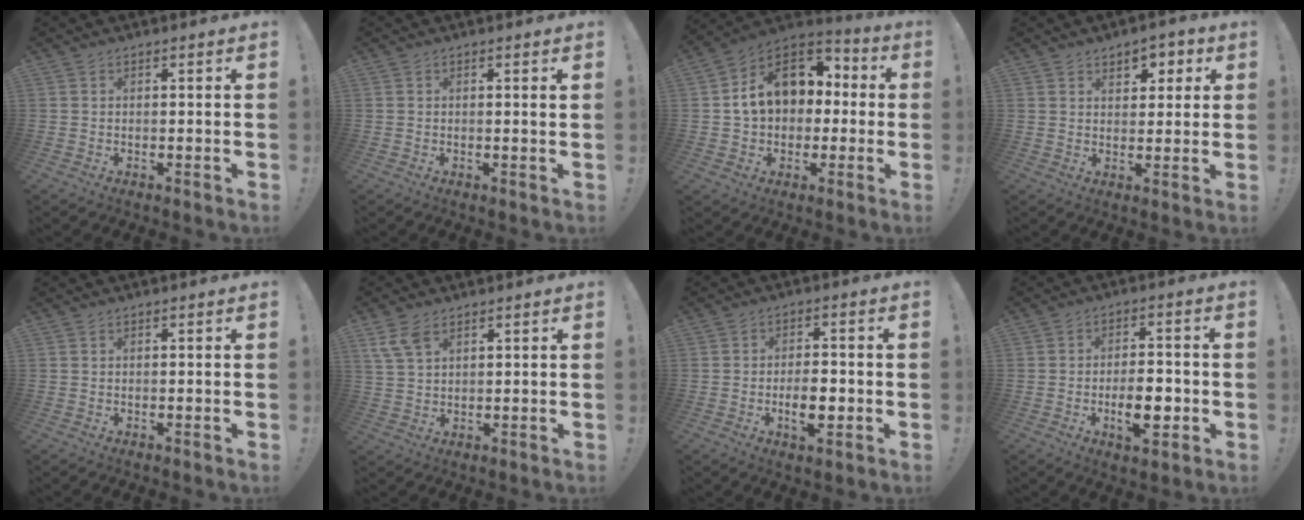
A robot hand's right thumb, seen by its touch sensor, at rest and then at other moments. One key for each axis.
{"total": 1.3, "fx": 0.6, "fy": -0.4, "fz": 1.1, "tx": -0.015, "ty": -0.004, "tz": 0.008}
{"total": 15.6, "fx": 3.3, "fy": 11.9, "fz": 9.6, "tx": -0.131, "ty": 0.001, "tz": 0.064}
{"total": 5.2, "fx": 2.5, "fy": 4.0, "fz": 2.1, "tx": -0.011, "ty": -0.018, "tz": 0.042}
{"total": 0.0}
{"total": 6.5, "fx": 3.9, "fy": 3.5, "fz": 3.9, "tx": -0.080, "ty": -0.008, "tz": 0.079}
{"total": 7.4, "fx": -2.2, "fy": 3.3, "fz": 6.2, "tx": -0.098, "ty": 0.003, "tz": -0.039}
{"total": 9.1, "fx": -2.9, "fy": 4.2, "fz": 7.6, "tx": -0.117, "ty": 0.008, "tz": -0.049}